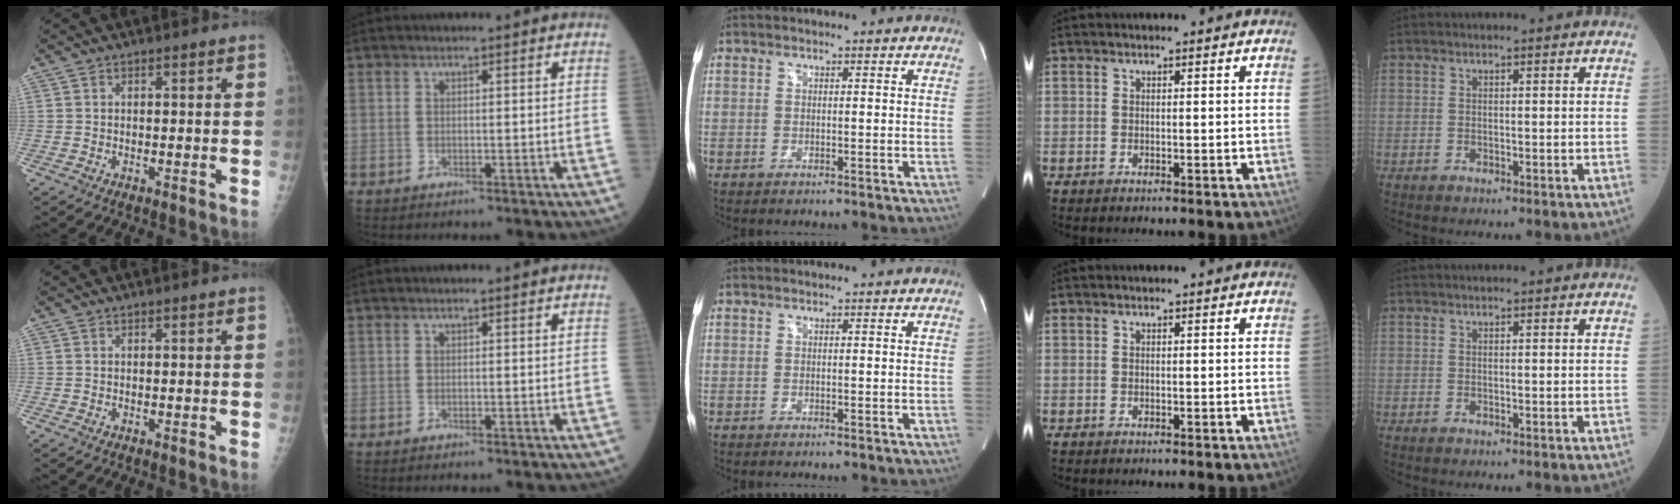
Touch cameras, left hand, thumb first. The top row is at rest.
{}